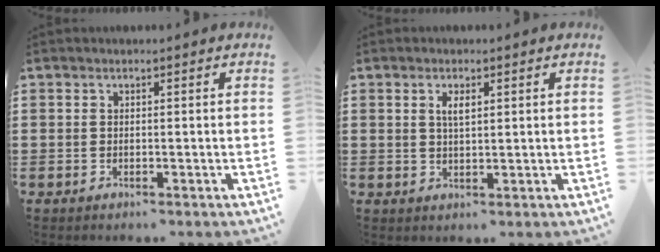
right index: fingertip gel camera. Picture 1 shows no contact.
{"total": 2.1, "force": [0.7, 0.6, 1.9], "torque": [-0.040, 0.001, 0.011]}